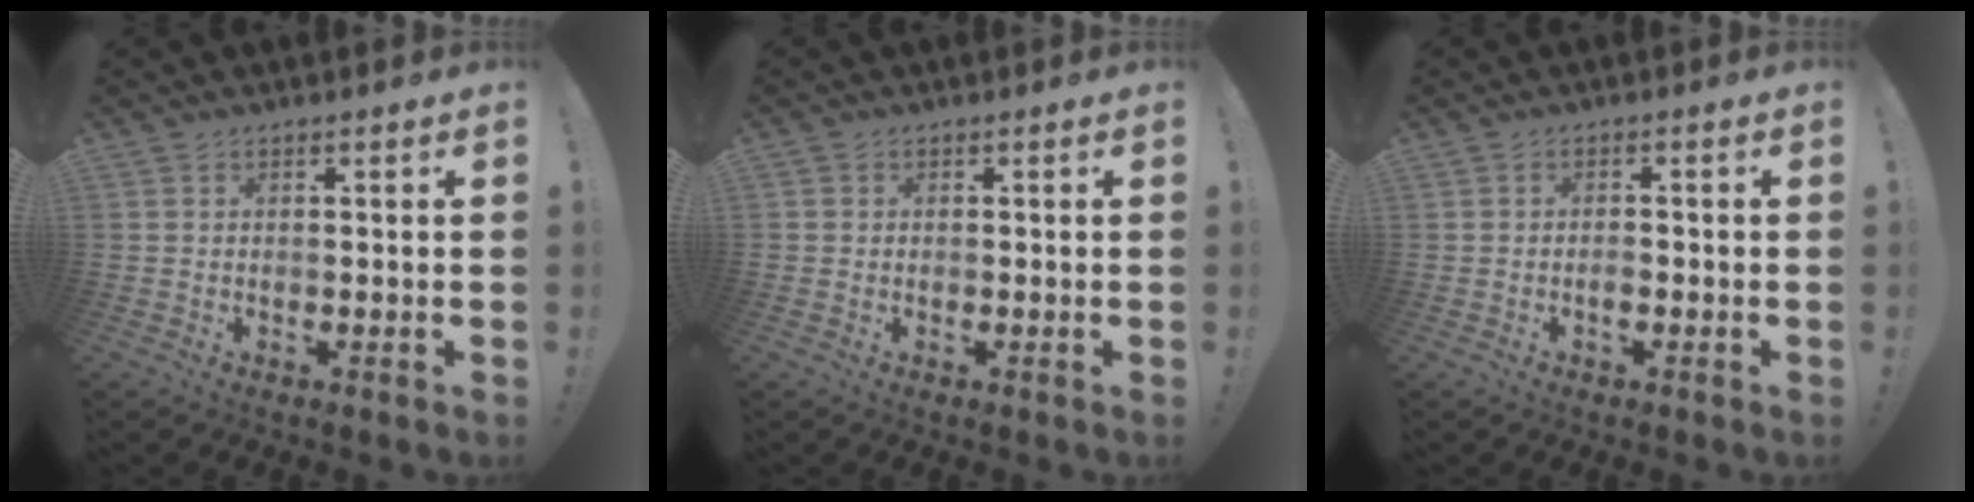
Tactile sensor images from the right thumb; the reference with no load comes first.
{"total": 0.8, "force": [0.4, 0.6, -0.2], "torque": [0.005, 0.001, 0.009]}
{"total": 1.4, "force": [-0.6, 0.7, 1.1], "torque": [-0.009, -0.002, -0.012]}